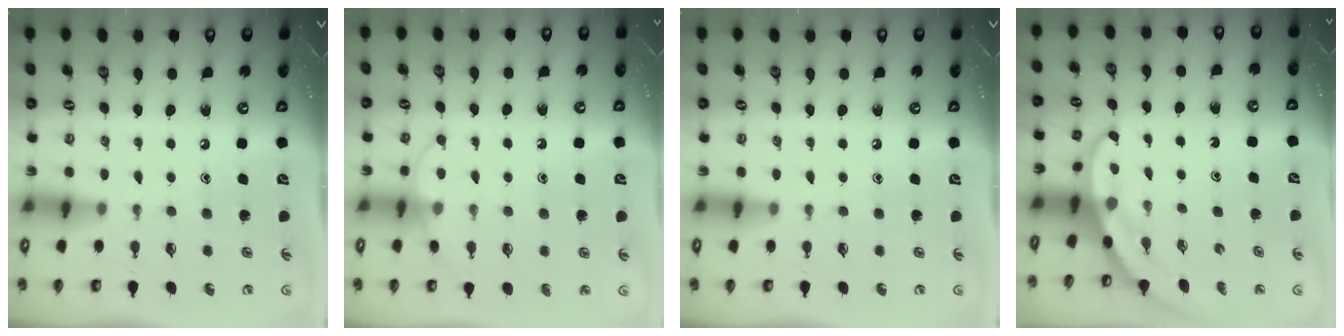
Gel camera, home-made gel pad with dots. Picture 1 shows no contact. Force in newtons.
{"total": 5.8, "press": 5.8, "slide": 0.4}
{"total": 0.0}
{"total": 3.3, "press": 3.3, "slide": 0.2}